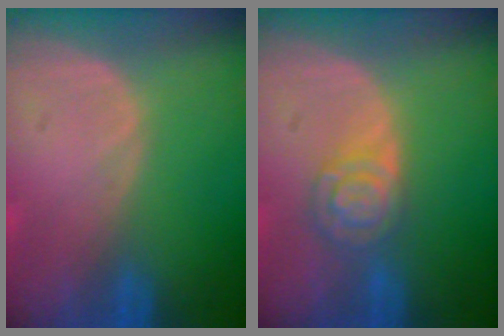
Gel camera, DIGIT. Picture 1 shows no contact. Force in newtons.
{"total": 5.3, "press": 4.6, "slide": 2.5}